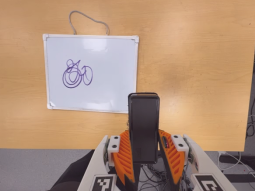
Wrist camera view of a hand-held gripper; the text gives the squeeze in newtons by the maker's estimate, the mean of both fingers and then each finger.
{"total": 4.2, "left": 2.9, "right": 5.5}